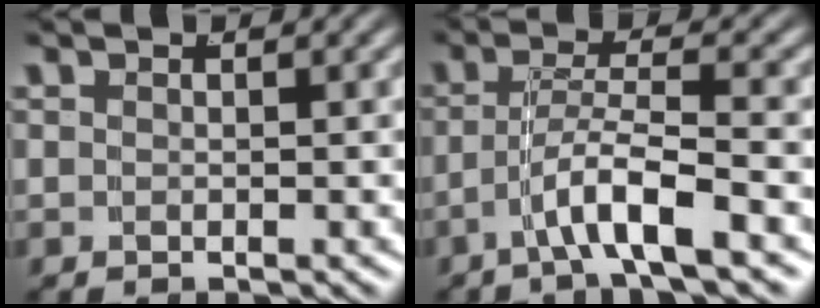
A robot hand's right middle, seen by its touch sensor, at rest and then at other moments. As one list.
[{"total": 4.4, "force": [-2.5, 0.3, 3.6], "torque": [-0.058, -0.002, -0.041]}]